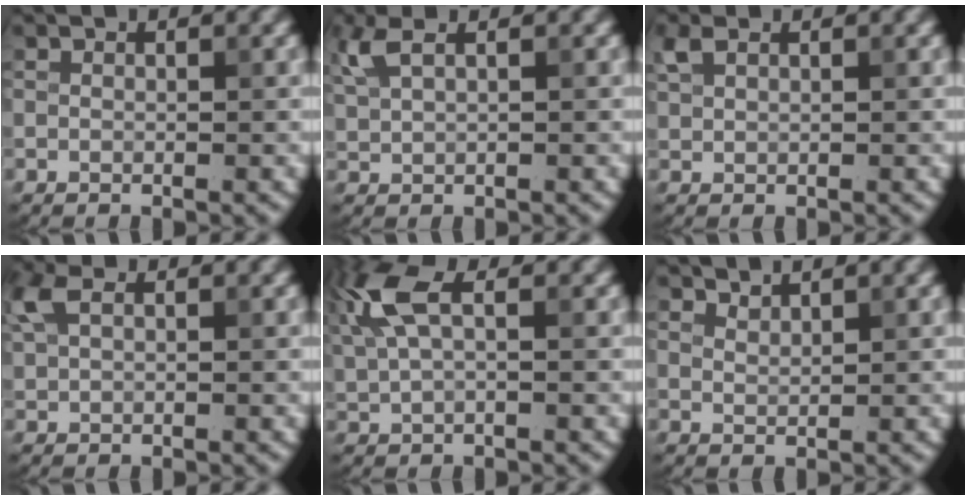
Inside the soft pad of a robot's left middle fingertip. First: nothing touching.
{"total": 2.8, "force": [1.6, 1.0, 2.0], "torque": [-0.053, 0.007, 0.038]}
{"total": 1.8, "force": [1.2, 0.8, 1.0], "torque": [-0.025, 0.006, 0.028]}
{"total": 2.6, "force": [1.3, 1.2, 1.8], "torque": [-0.048, 0.010, 0.027]}
{"total": 5.1, "force": [1.9, 2.1, 4.3], "torque": [-0.108, 0.014, 0.037]}
{"total": 1.3, "force": [1.3, 0.1, 0.2], "torque": [-0.002, -0.002, 0.027]}